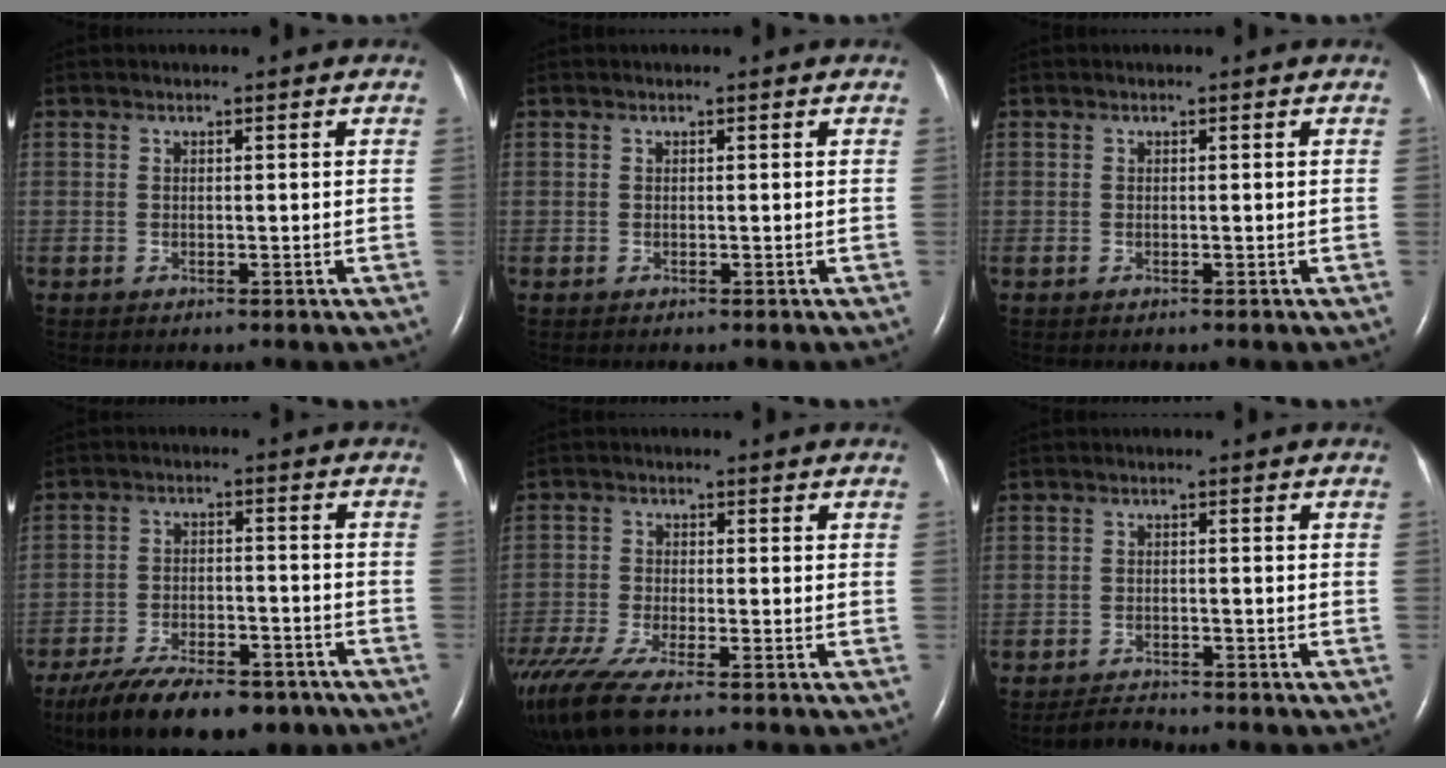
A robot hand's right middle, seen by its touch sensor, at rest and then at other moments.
{"total": 0.0}
{"total": 0.0}
{"total": 16.5, "force": [-12.4, 6.2, 9.0], "torque": [-0.154, -0.006, -0.193]}
{"total": 10.3, "force": [-7.9, 1.3, 6.4], "torque": [-0.123, -0.027, -0.142]}
{"total": 2.4, "force": [-2.4, 0.2, 0.2], "torque": [-0.012, -0.012, -0.040]}